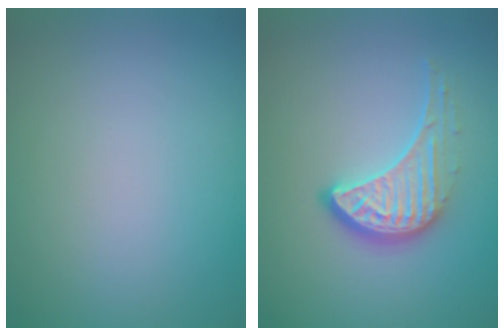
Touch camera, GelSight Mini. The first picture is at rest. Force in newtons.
{"total": 4.3, "press": 3.1, "slide": 3.1}